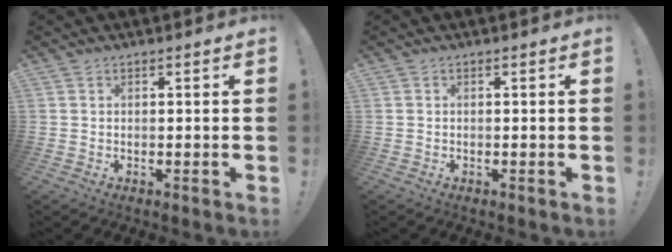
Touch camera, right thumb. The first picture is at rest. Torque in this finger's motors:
{"motor_torque": [0.15, 0.03, 0.20, -0.04, 0.03]}